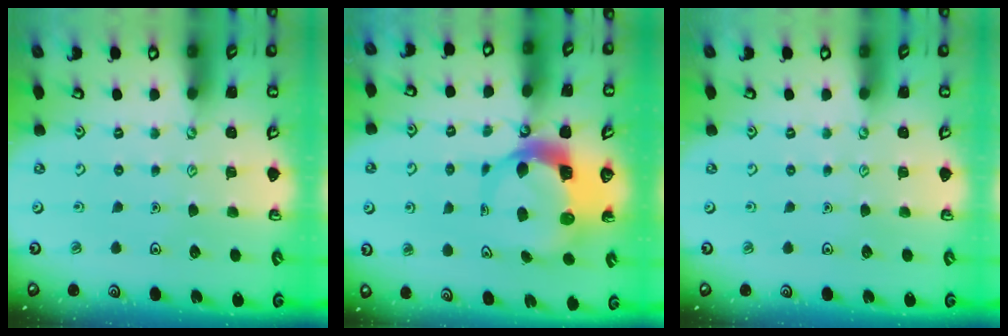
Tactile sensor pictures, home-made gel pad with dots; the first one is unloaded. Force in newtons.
{"total": 7.3, "press": 7.2, "slide": 1.2}
{"total": 0.0}